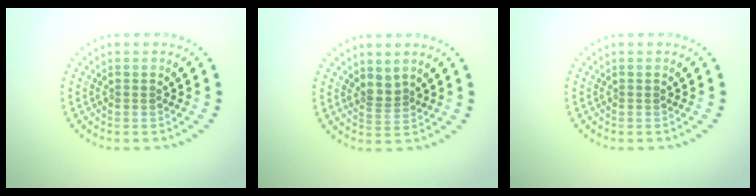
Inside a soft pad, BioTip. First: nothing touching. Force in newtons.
{"total": 1.3, "press": 0.9, "slide": 0.9}
{"total": 0.0}